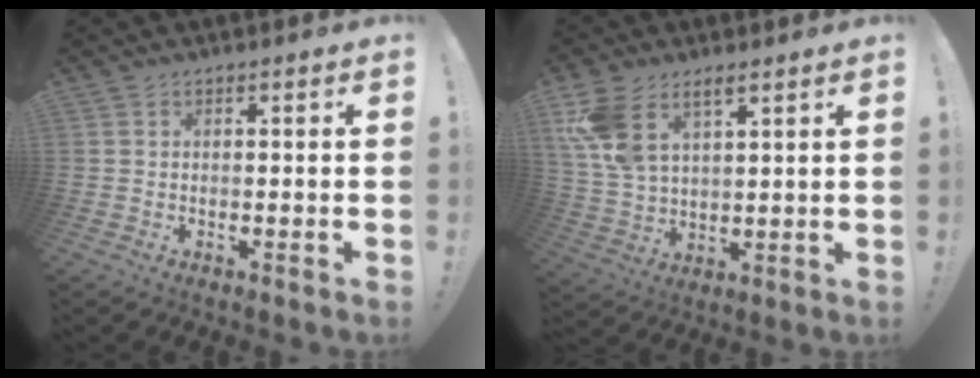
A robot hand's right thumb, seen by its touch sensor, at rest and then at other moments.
{"total": 10.2, "force": [6.0, 5.6, 6.1], "torque": [-0.121, -0.019, 0.117]}